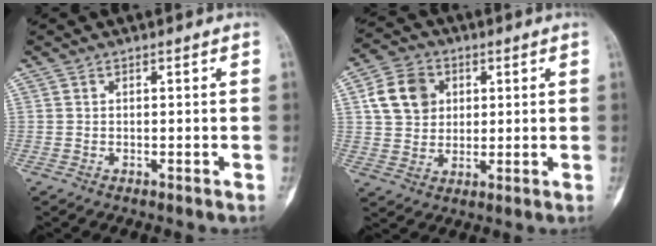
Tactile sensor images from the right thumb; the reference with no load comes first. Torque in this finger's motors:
{"motor_torque": [0.33, 0.32, 0.41, -0.07, 0.04]}